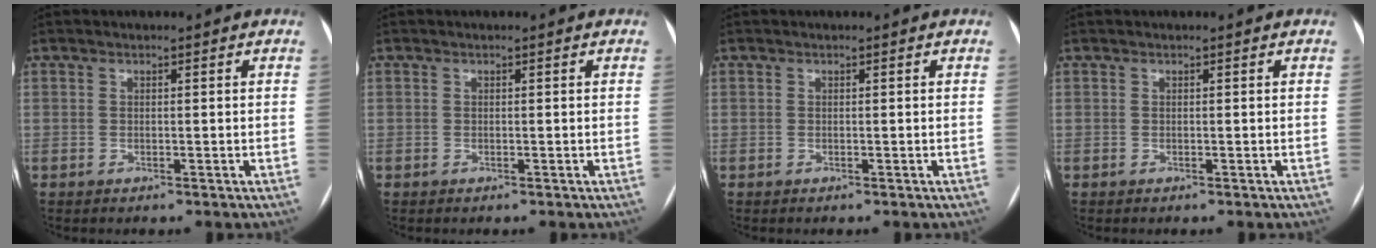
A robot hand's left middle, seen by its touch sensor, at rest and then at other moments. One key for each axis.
{"total": 0.0}
{"total": 0.0}
{"total": 0.0}